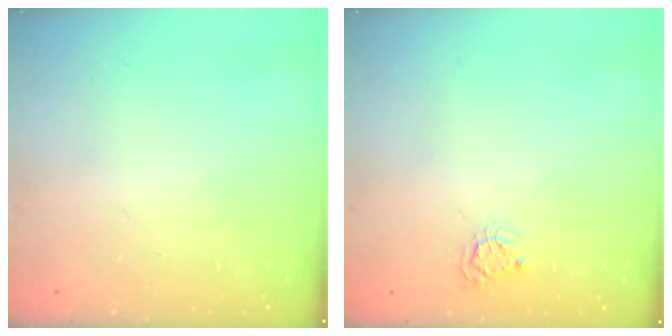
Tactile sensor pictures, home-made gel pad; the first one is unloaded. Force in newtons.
{"total": 4.8, "press": 4.7, "slide": 0.5}